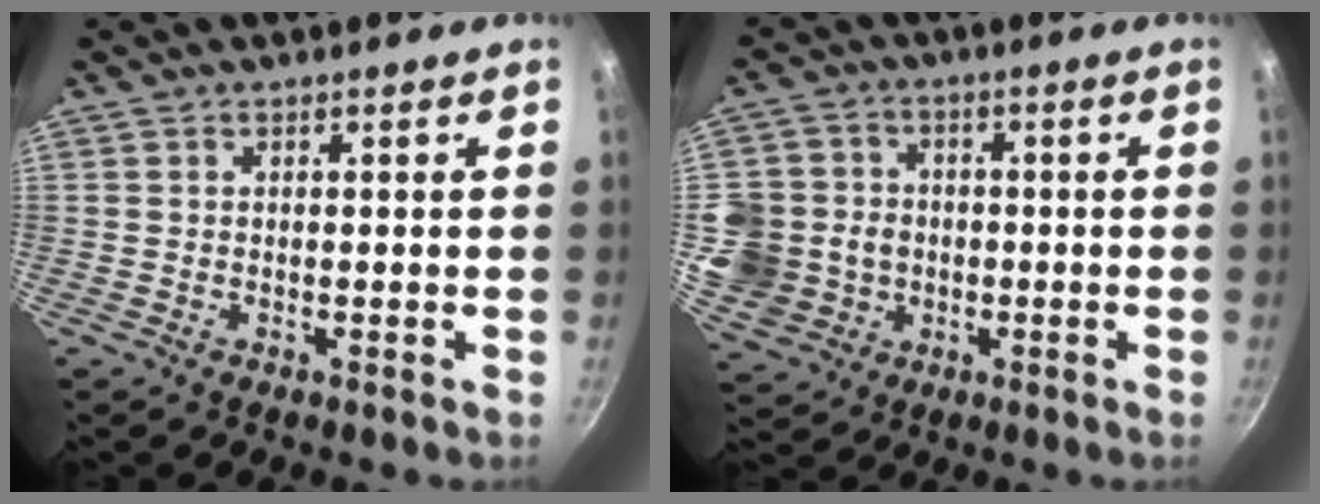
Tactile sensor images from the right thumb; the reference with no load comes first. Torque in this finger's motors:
{"motor_torque": [1.06, 1.27, 0.88, -0.35, 0.05]}